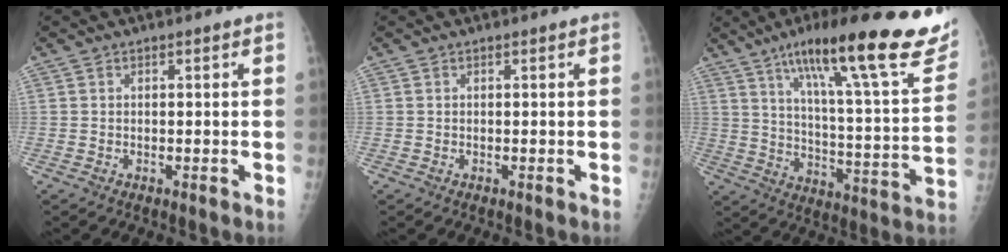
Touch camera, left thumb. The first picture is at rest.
{"total": 0.0}
{"total": 29.6, "force": [18.2, 5.4, 22.7], "torque": [-0.314, -0.044, 0.268]}